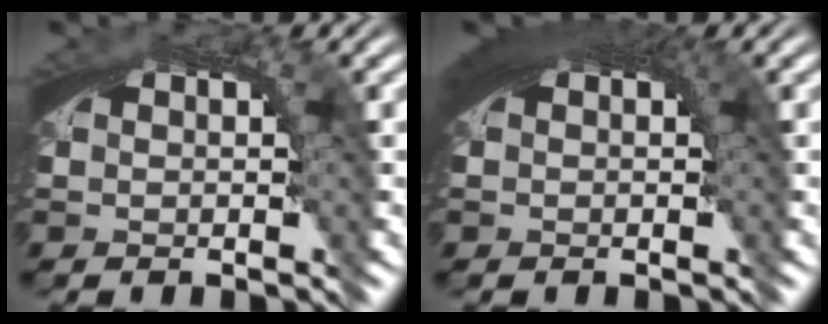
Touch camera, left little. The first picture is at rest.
{"total": 3.3, "force": [1.2, 1.0, 3.0], "torque": [-0.033, 0.010, 0.013]}